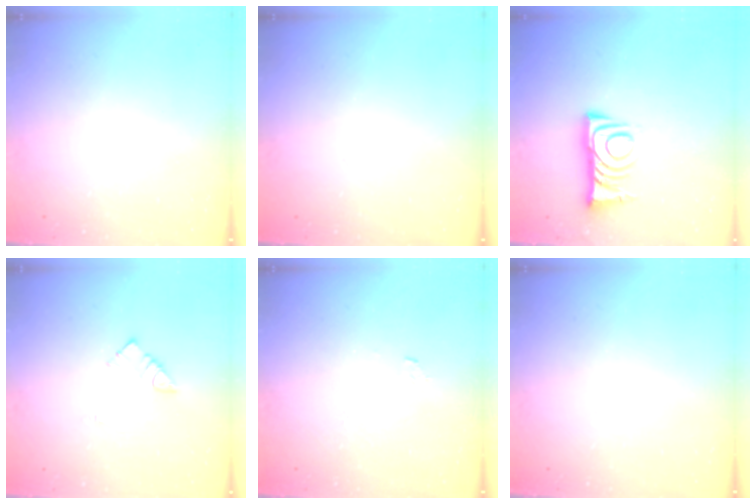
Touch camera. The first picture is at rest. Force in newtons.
{"total": 0.0}
{"total": 7.6, "press": 7.6, "slide": 0.7}
{"total": 5.2, "press": 5.2, "slide": 0.2}
{"total": 4.1, "press": 4.1, "slide": 0.4}
{"total": 0.0}